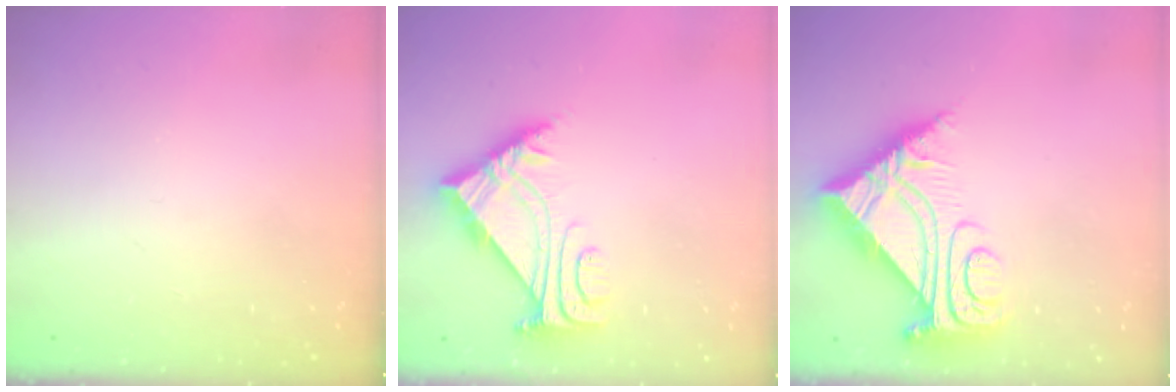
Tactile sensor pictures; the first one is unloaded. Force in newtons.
{"total": 5.6, "press": 5.5, "slide": 1.0}
{"total": 10.3, "press": 10.2, "slide": 1.2}